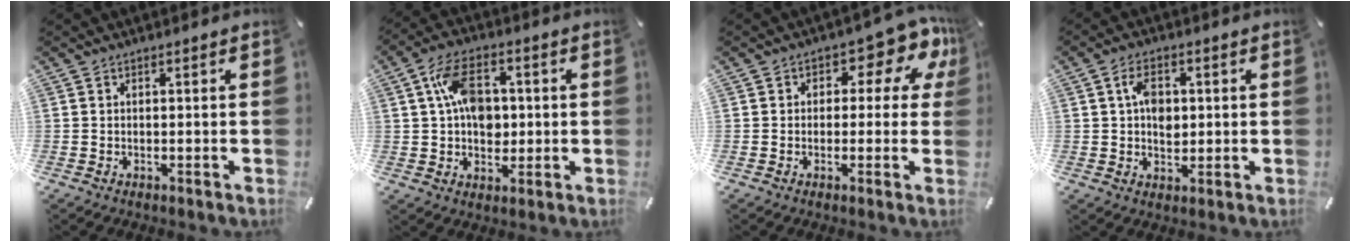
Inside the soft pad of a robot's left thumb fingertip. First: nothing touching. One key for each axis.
{"total": 11.4, "fx": 1.3, "fy": 8.1, "fz": 7.8, "tx": -0.147, "ty": 0.009, "tz": 0.024}
{"total": 9.3, "fx": 3.3, "fy": 5.2, "fz": 7.0, "tx": -0.078, "ty": -0.024, "tz": 0.054}
{"total": 6.4, "fx": 0.9, "fy": 4.5, "fz": 4.4, "tx": -0.073, "ty": -0.001, "tz": 0.011}